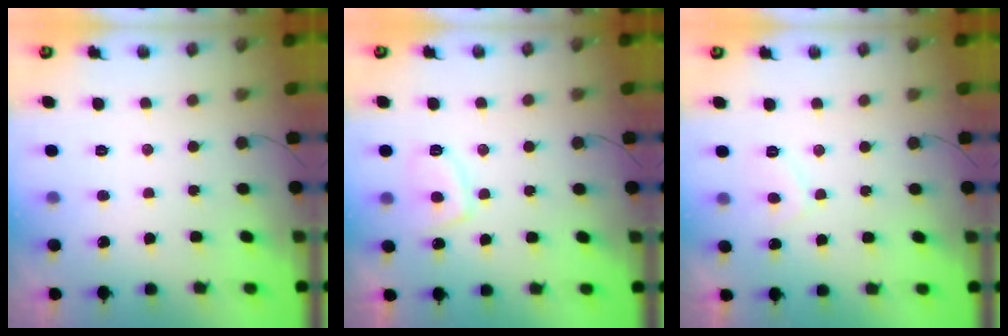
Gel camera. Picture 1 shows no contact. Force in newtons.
{"total": 6.3, "press": 6.2, "slide": 1.1}
{"total": 2.0, "press": 1.9, "slide": 0.7}